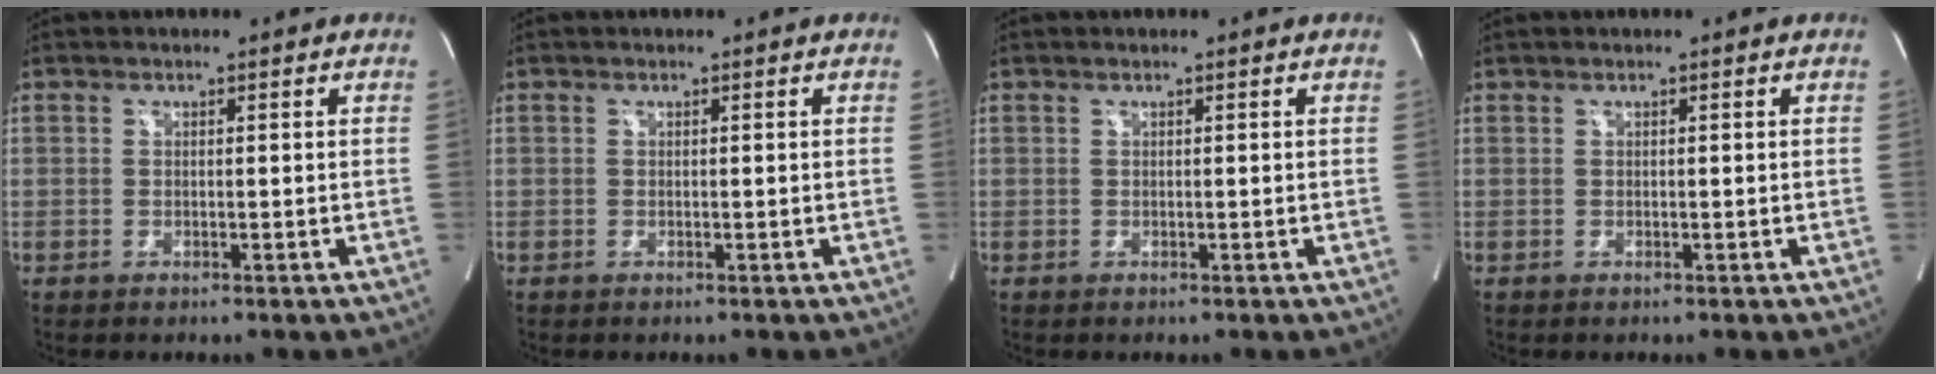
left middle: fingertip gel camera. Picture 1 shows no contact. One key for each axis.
{"total": 0.0}
{"total": 0.0}
{"total": 0.0}